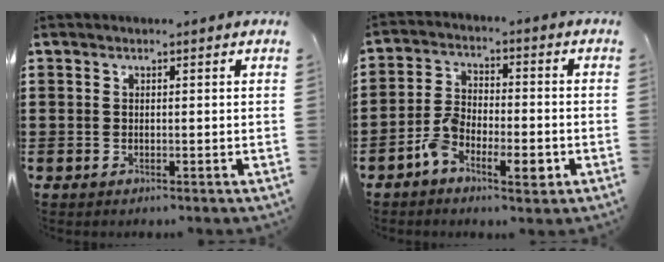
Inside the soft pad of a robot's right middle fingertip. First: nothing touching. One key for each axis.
{"total": 6.4, "fx": -3.4, "fy": 3.0, "fz": 4.5, "tx": -0.091, "ty": 0.009, "tz": -0.067}